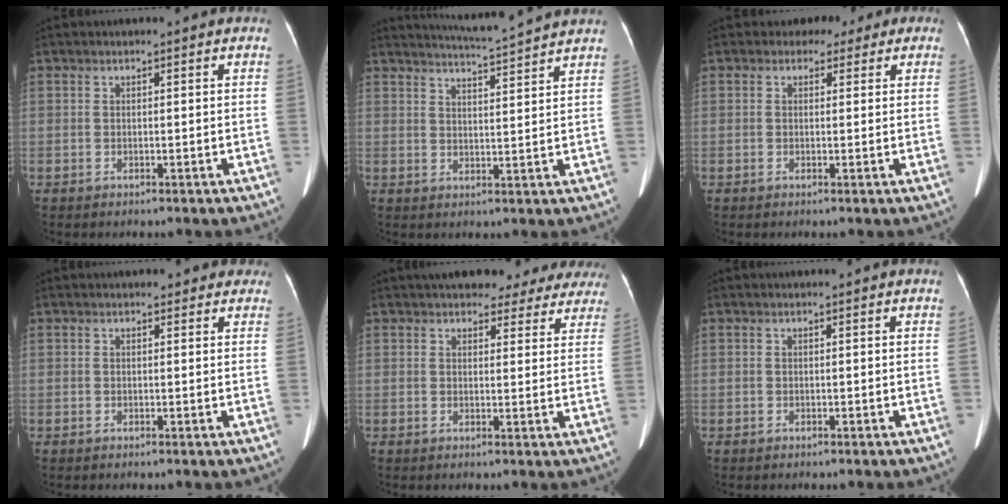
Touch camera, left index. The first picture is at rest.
{"total": 8.6, "force": [8.2, -1.2, 2.3], "torque": [-0.048, 0.006, 0.116]}
{"total": 3.2, "force": [1.9, 2.6, 0.3], "torque": [0.000, 0.011, 0.012]}
{"total": 3.1, "force": [2.6, 1.7, 0.8], "torque": [0.005, 0.002, 0.016]}
{"total": 17.0, "force": [14.9, 6.1, 5.3], "torque": [-0.054, 0.017, 0.164]}
{"total": 0.0}